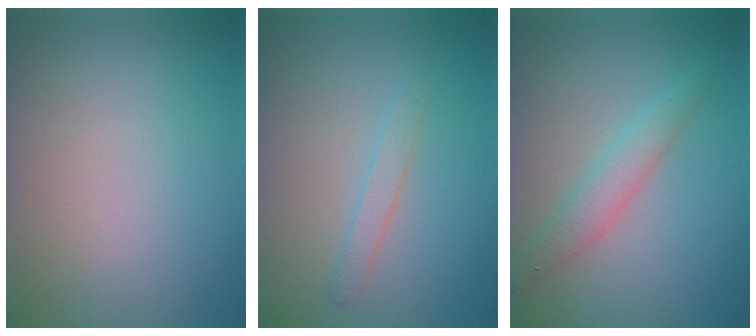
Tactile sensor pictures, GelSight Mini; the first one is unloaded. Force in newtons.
{"total": 1.3, "press": 1.3, "slide": 0.0}
{"total": 2.4, "press": 2.4, "slide": 0.1}